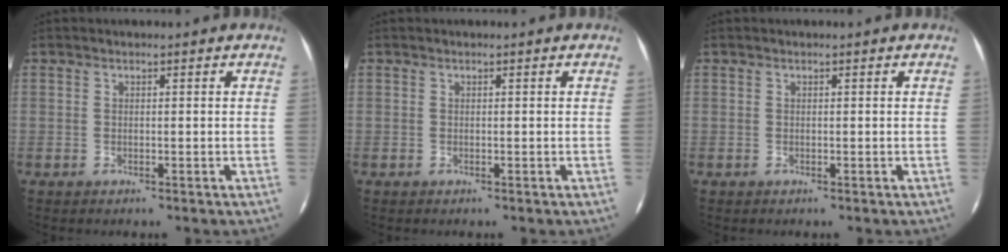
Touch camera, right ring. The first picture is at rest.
{"total": 0.0}
{"total": 0.0}